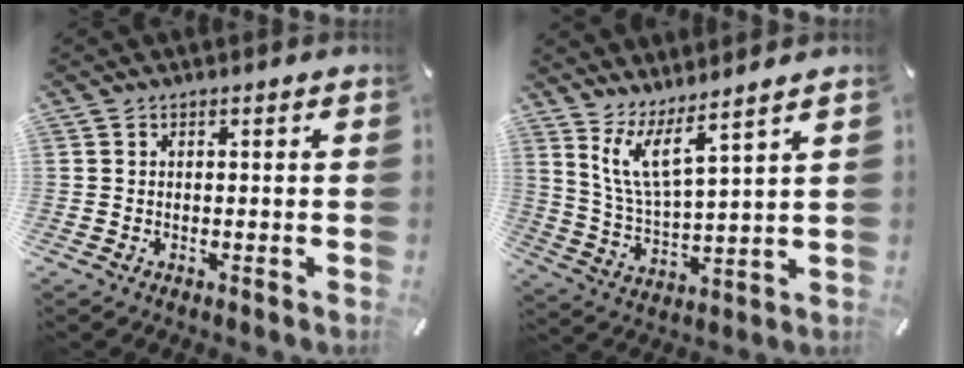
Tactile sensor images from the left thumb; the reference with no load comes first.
{"total": 9.0, "force": [7.0, 1.2, 5.5], "torque": [-0.130, -0.034, 0.128]}